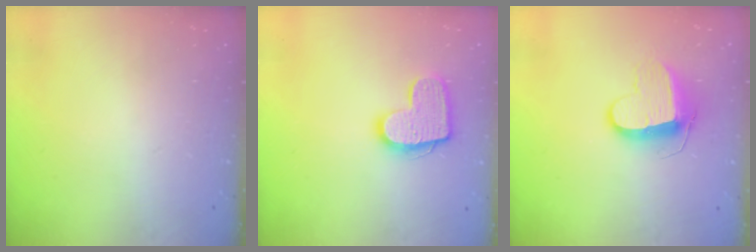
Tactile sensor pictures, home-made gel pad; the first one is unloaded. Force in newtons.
{"total": 12.8, "press": 12.8, "slide": 0.6}
{"total": 10.5, "press": 10.5, "slide": 0.4}